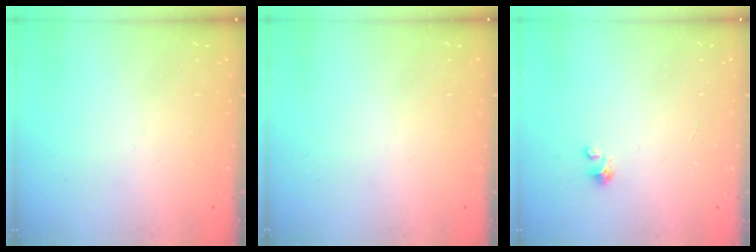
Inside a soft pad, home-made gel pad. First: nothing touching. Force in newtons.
{"total": 0.0}
{"total": 1.8, "press": 1.8, "slide": 0.2}